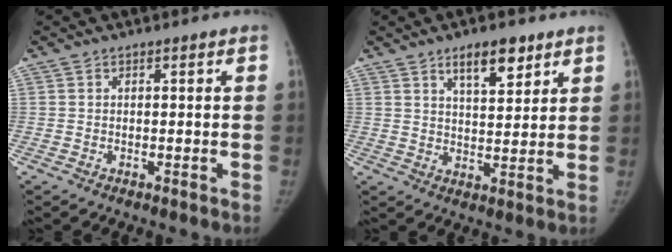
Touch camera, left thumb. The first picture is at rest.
{"total": 7.7, "force": [4.9, 2.9, 5.1], "torque": [-0.058, -0.034, 0.078]}